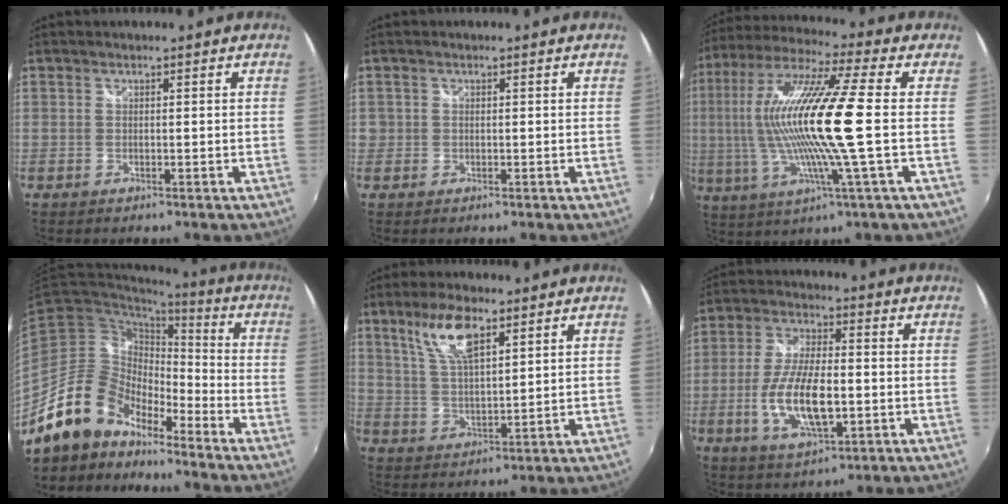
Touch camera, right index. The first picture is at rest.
{"total": 1.6, "force": [-0.2, 1.6, 0.3], "torque": [-0.004, -0.002, -0.006]}
{"total": 19.1, "force": [0.0, 0.8, 19.1], "torque": [-0.354, -0.003, -0.007]}
{"total": 14.8, "force": [-12.3, 7.0, 4.5], "torque": [-0.099, 0.024, -0.229]}
{"total": 9.1, "force": [5.3, 2.9, 6.8], "torque": [-0.132, 0.007, 0.109]}
{"total": 13.0, "force": [-2.7, 5.0, 11.7], "torque": [-0.235, -0.008, -0.049]}